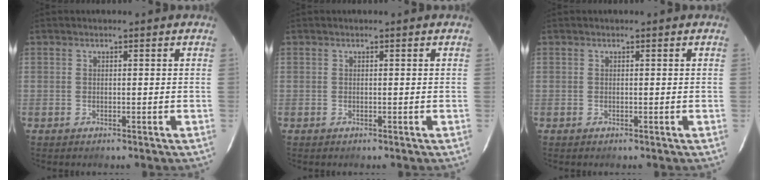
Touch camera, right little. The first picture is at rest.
{"total": 0.0}
{"total": 0.0}